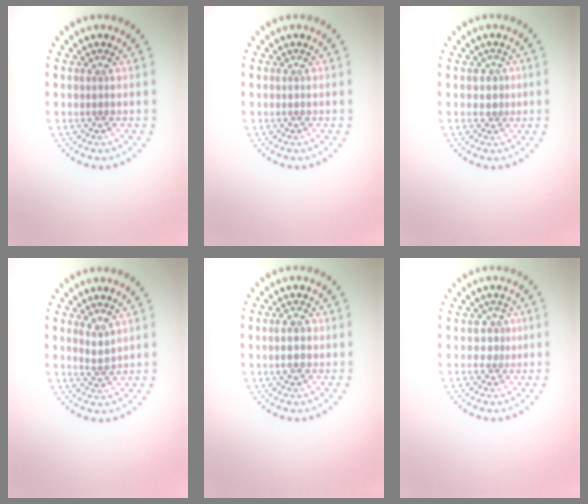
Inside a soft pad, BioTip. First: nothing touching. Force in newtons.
{"total": 0.0}
{"total": 1.4, "press": 1.3, "slide": 0.7}
{"total": 1.6, "press": 1.3, "slide": 1.0}
{"total": 2.0, "press": 2.0, "slide": 0.2}
{"total": 1.8, "press": 1.2, "slide": 1.2}